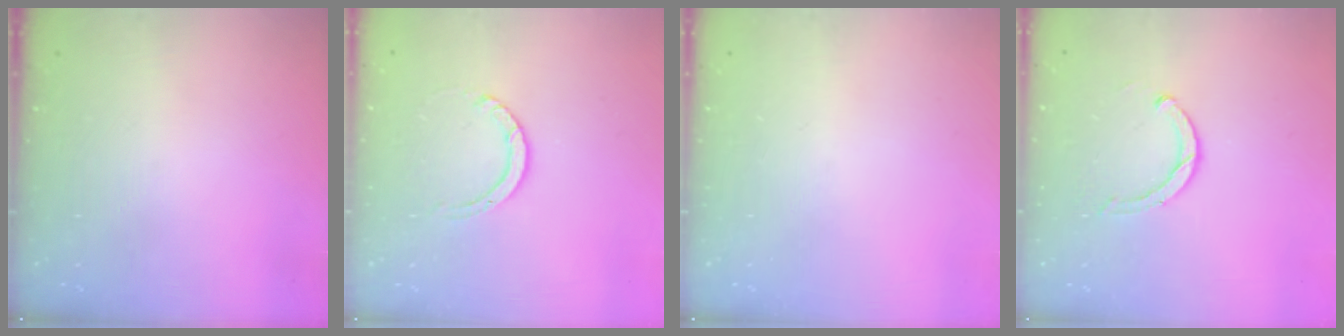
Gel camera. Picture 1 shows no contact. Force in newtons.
{"total": 3.5, "press": 3.5, "slide": 0.2}
{"total": 0.0}
{"total": 3.0, "press": 2.9, "slide": 0.5}